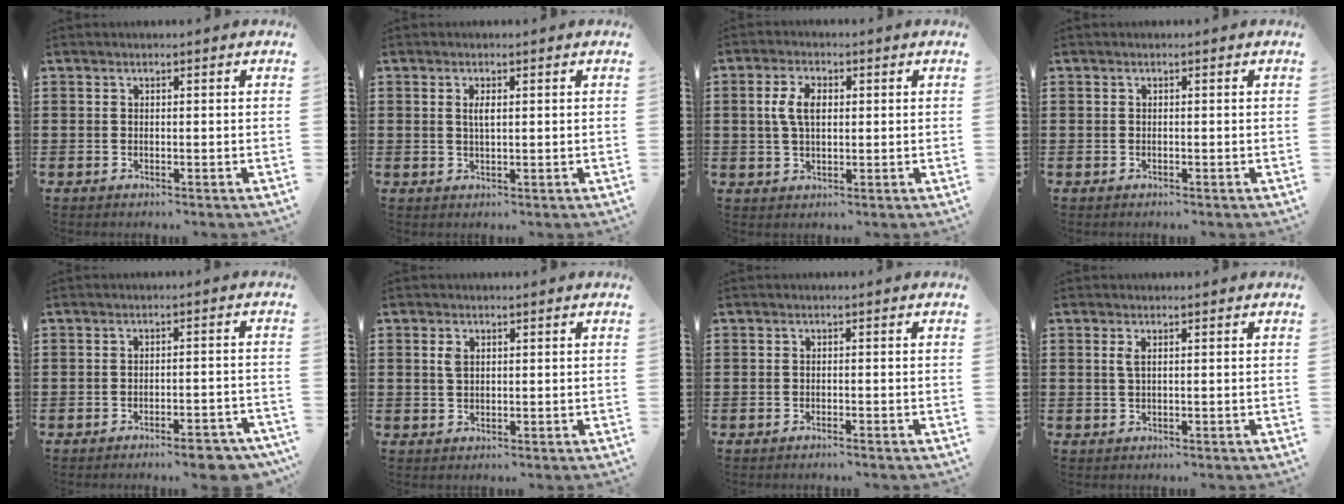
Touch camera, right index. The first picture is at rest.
{"total": 1.9, "force": [0.4, 0.6, 1.7], "torque": [-0.035, 0.003, 0.006]}
{"total": 4.9, "force": [0.7, 2.7, 4.0], "torque": [-0.092, 0.010, 0.008]}
{"total": 0.0}
{"total": 4.4, "force": [-3.7, 0.3, 2.2], "torque": [-0.035, -0.003, -0.068]}
{"total": 1.9, "force": [0.6, 1.1, 1.4], "torque": [-0.032, 0.006, 0.010]}
{"total": 0.7, "force": [-0.7, -0.1, 0.2], "torque": [-0.004, -0.002, -0.015]}
{"total": 1.2, "force": [0.3, 0.3, 1.2], "torque": [-0.024, 0.003, 0.005]}